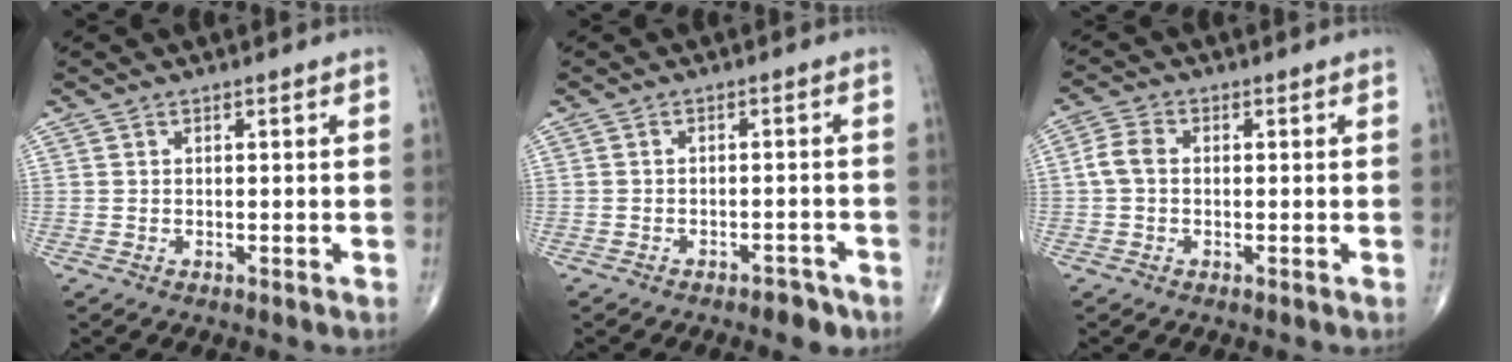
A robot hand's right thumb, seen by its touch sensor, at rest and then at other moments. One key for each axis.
{"total": 3.5, "fx": -2.6, "fy": 1.7, "fz": 1.6, "tx": -0.013, "ty": 0.015, "tz": -0.034}
{"total": 3.9, "fx": -0.1, "fy": 2.8, "fz": 2.7, "tx": -0.056, "ty": 0.012, "tz": -0.009}